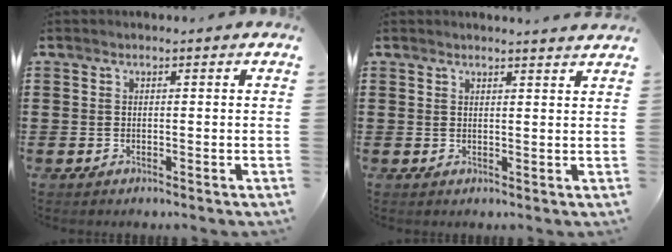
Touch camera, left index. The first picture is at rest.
{"total": 1.7, "force": [1.7, -0.3, 0.3], "torque": [-0.009, -0.003, 0.033]}